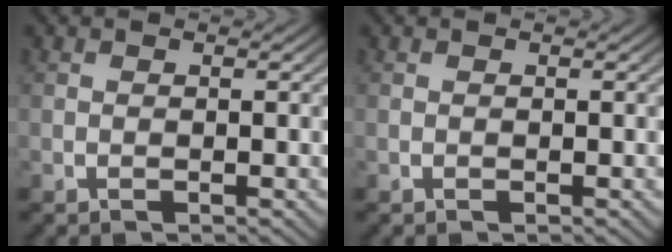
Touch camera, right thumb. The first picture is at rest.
{"total": 0.0}